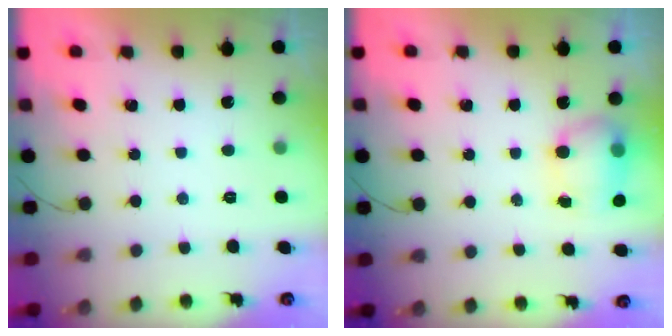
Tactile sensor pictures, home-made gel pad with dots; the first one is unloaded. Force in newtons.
{"total": 11.0, "press": 8.8, "slide": 6.6}